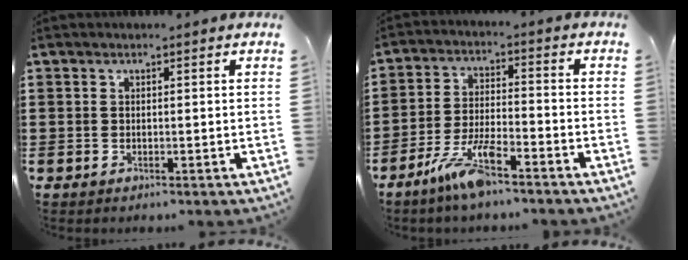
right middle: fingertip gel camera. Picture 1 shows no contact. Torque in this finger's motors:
{"motor_torque": [1.66, 0.48, 0.58, 0.16]}